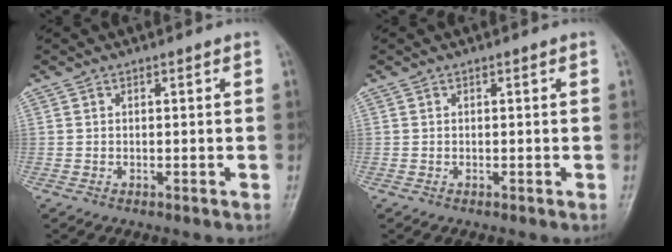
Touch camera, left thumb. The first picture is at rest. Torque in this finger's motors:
{"motor_torque": [0.01, 0.04, 0.00, 0.00, 0.00]}